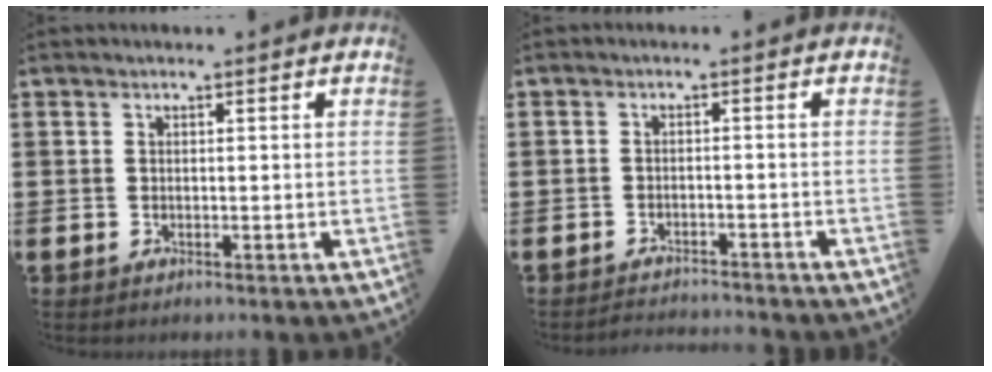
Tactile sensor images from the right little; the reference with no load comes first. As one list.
[{"total": 1.7, "force": [-1.7, -0.1, -0.1], "torque": [-0.003, 0.005, -0.035]}]